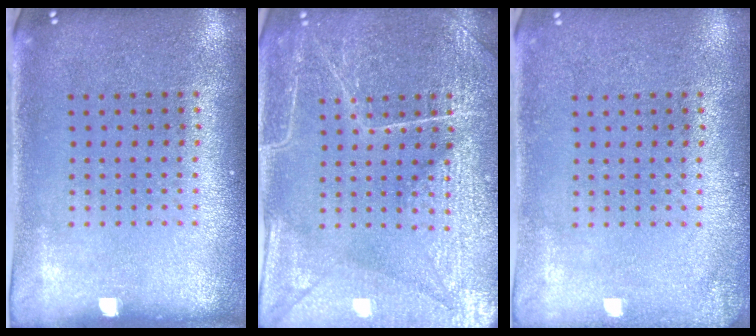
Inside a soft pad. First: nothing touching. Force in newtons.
{"total": 4.1, "press": 4.1, "slide": 0.7}
{"total": 1.1, "press": 1.1, "slide": 0.1}